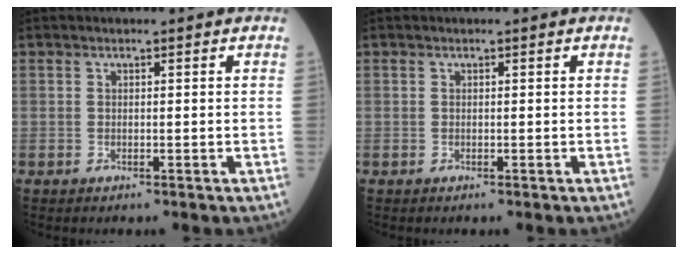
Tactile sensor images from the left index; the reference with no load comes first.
{"total": 0.0}